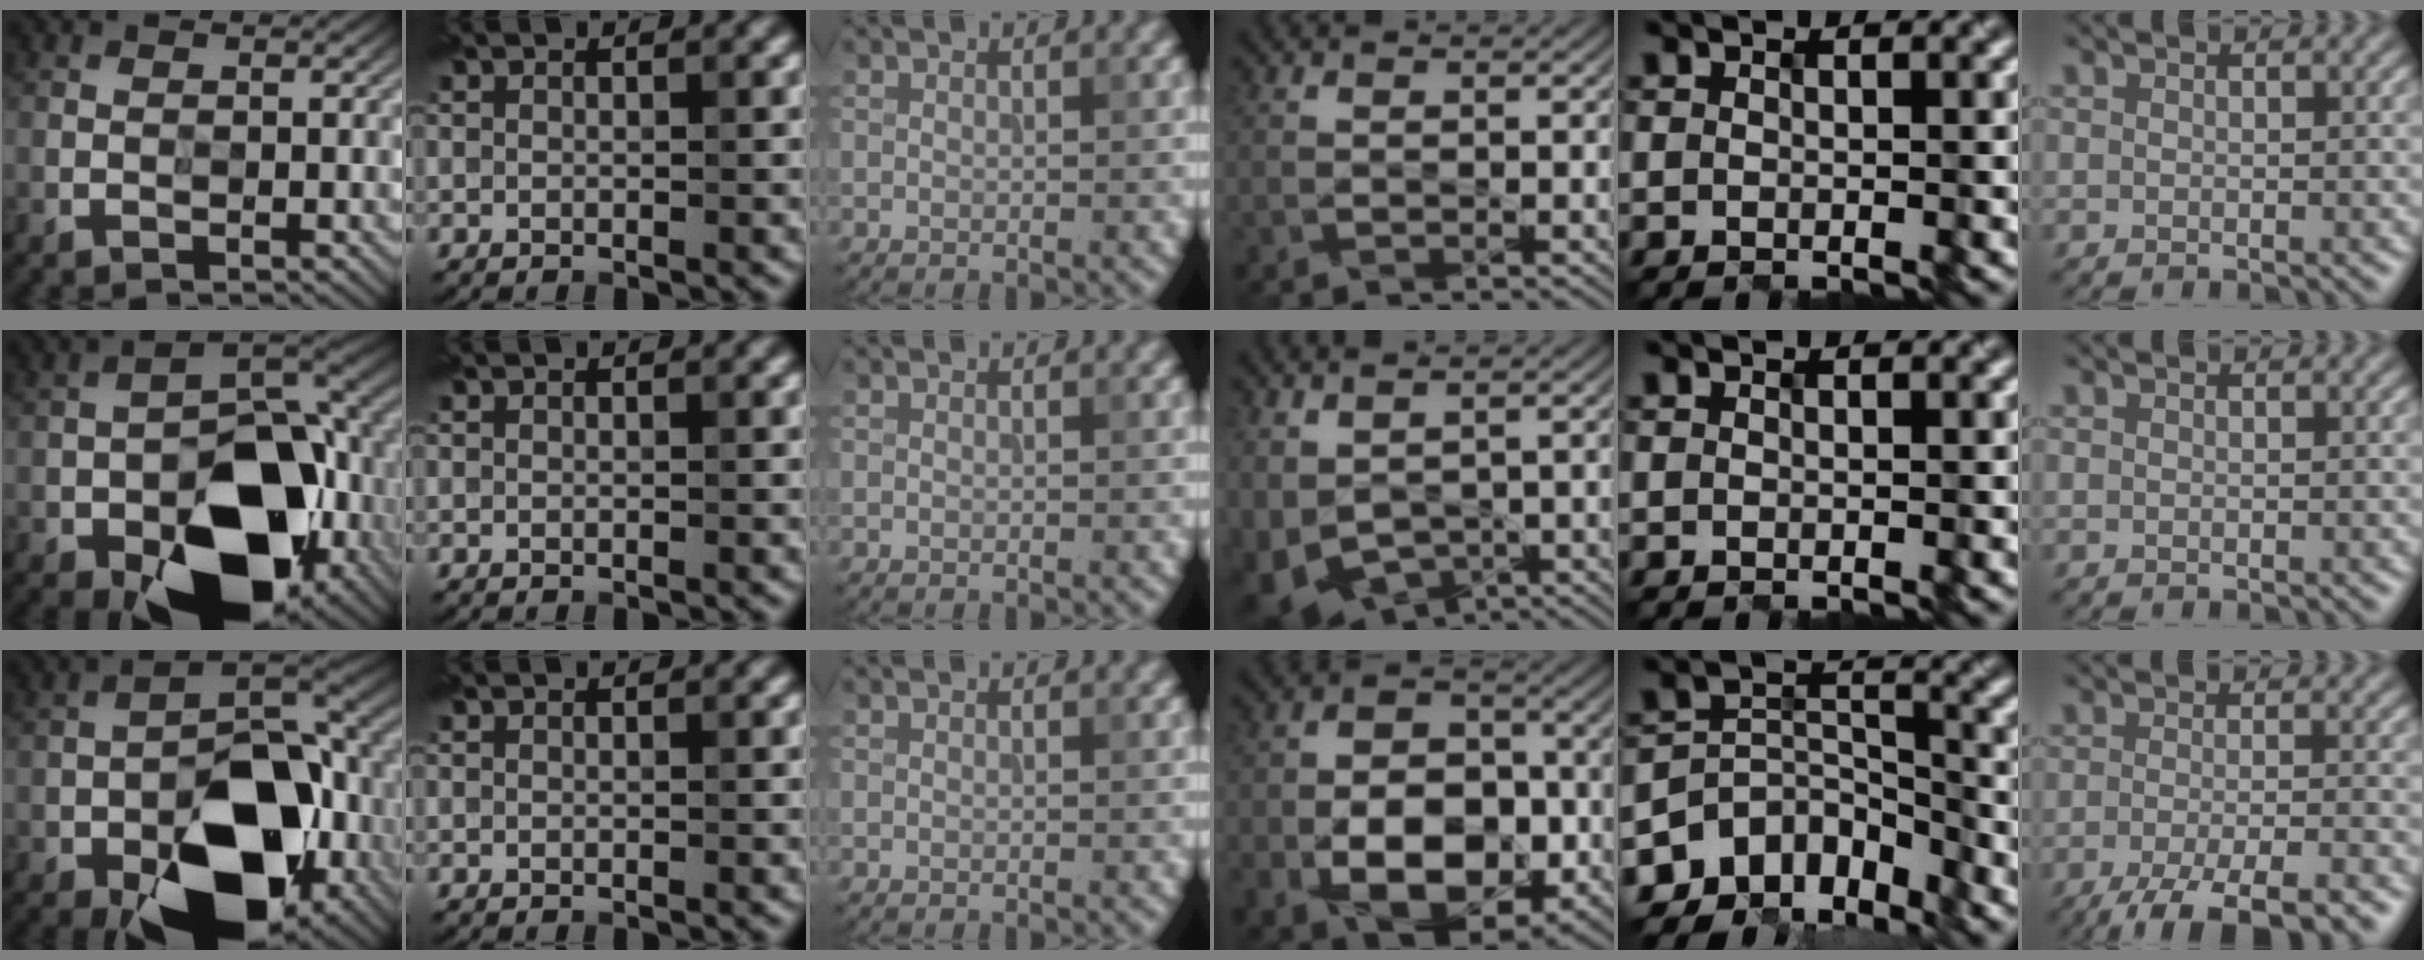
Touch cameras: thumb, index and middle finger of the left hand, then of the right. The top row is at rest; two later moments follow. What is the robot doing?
{"motion": "wipe", "object": "glasses"}